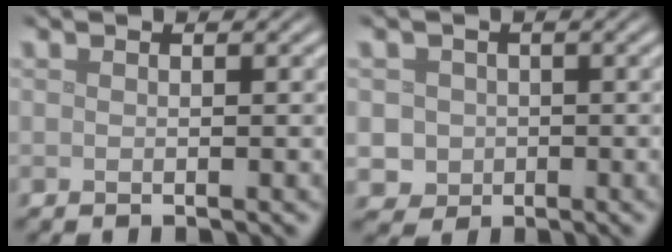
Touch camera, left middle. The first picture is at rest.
{"total": 2.5, "force": [-0.2, 2.4, 0.4], "torque": [0.007, 0.006, -0.008]}